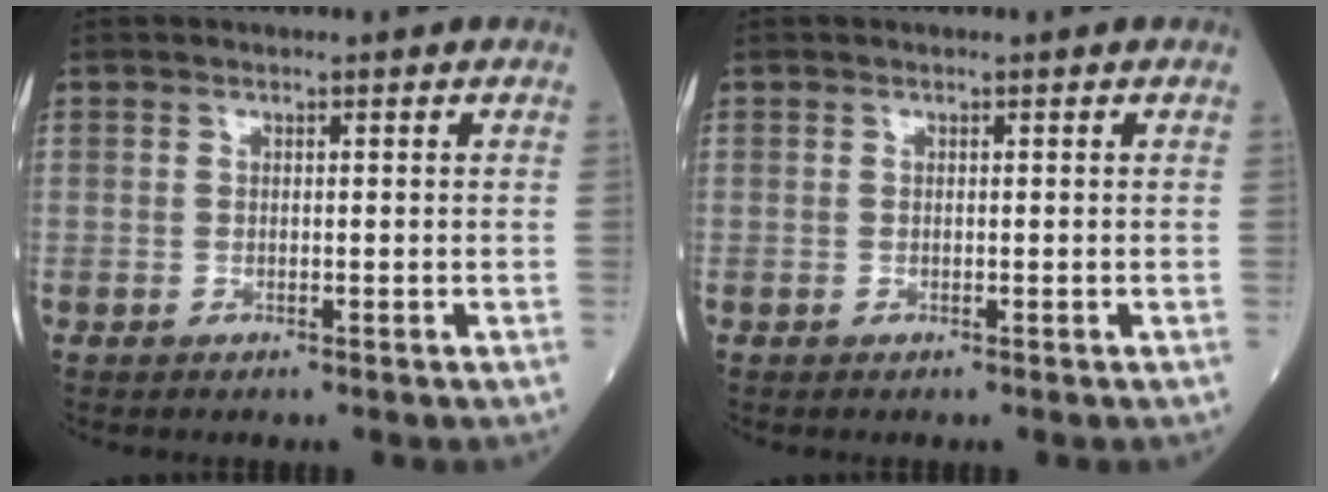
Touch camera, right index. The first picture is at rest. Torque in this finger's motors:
{"motor_torque": [0.00, 0.00, 0.00, 0.02]}